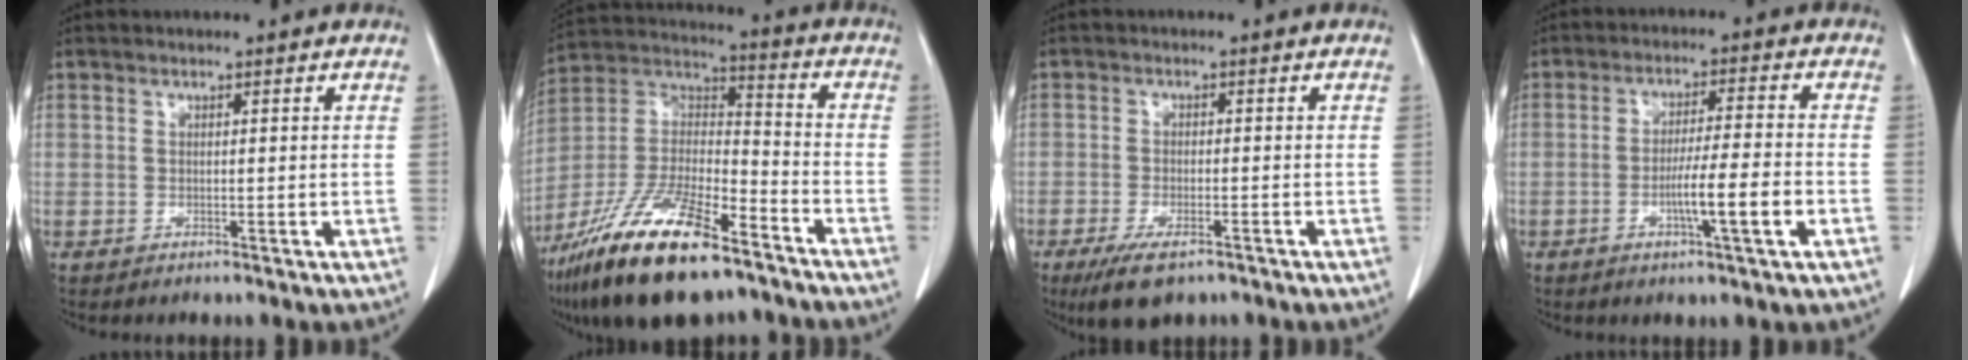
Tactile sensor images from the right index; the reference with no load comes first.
{"total": 21.5, "force": [-14.8, 5.7, 14.6], "torque": [-0.302, -0.013, -0.268]}
{"total": 6.5, "force": [-4.5, 2.1, 4.3], "torque": [-0.078, -0.012, -0.074]}
{"total": 7.8, "force": [-2.6, -0.3, 7.4], "torque": [-0.123, -0.006, -0.046]}